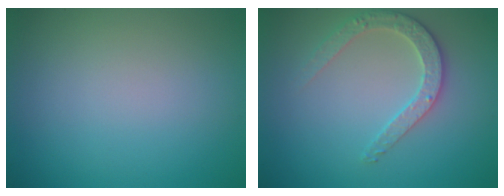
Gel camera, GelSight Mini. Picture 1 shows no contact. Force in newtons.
{"total": 2.7, "press": 2.7, "slide": 0.3}